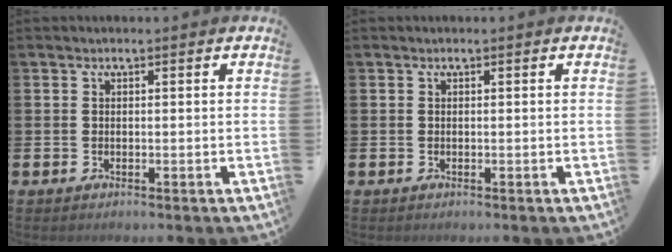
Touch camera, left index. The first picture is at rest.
{"total": 0.0}